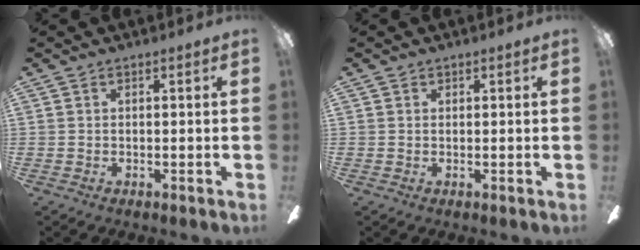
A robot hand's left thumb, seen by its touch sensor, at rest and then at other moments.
{"total": 0.8, "force": [0.3, 0.7, 0.3], "torque": [-0.006, 0.003, 0.005]}